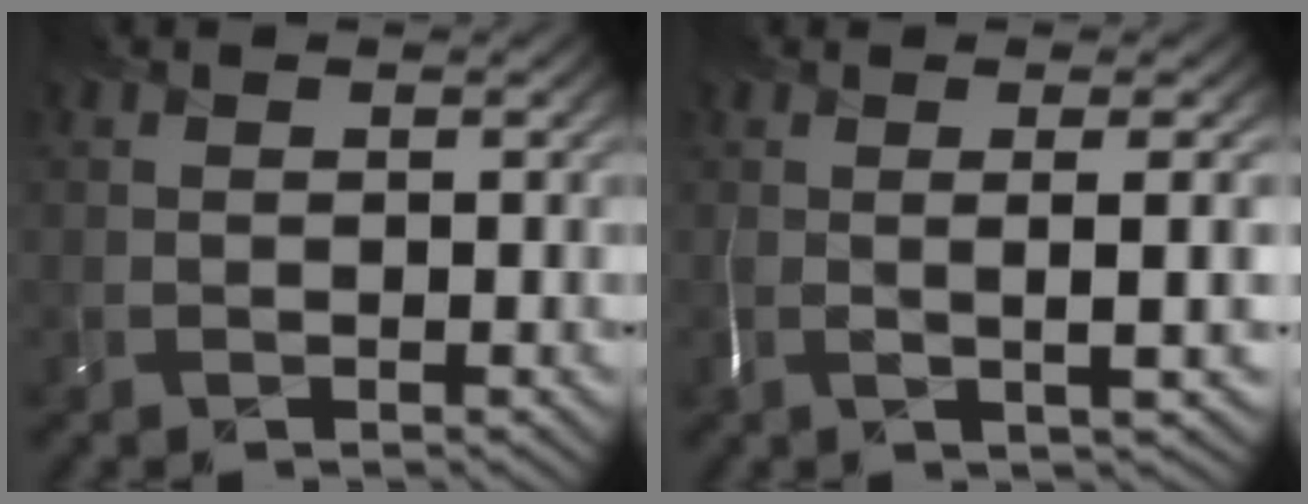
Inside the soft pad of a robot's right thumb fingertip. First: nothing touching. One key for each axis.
{"total": 4.2, "fx": -0.3, "fy": -0.1, "fz": 4.2, "tx": -0.064, "ty": 0.003, "tz": -0.005}